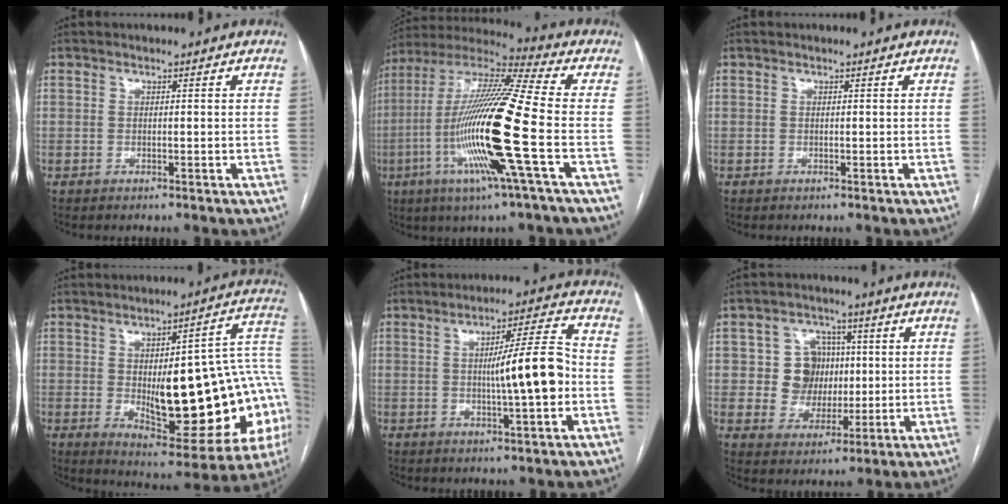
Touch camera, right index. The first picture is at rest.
{"total": 20.1, "force": [-5.1, -0.4, 19.4], "torque": [-0.397, -0.019, -0.111]}
{"total": 0.0}
{"total": 25.7, "force": [-2.6, 7.9, 24.3], "torque": [-0.249, 0.025, -0.011]}
{"total": 10.1, "force": [-1.1, 0.4, 10.0], "torque": [-0.151, 0.012, -0.021]}
{"total": 8.0, "force": [1.0, 7.5, 2.6], "torque": [-0.043, 0.025, 0.024]}